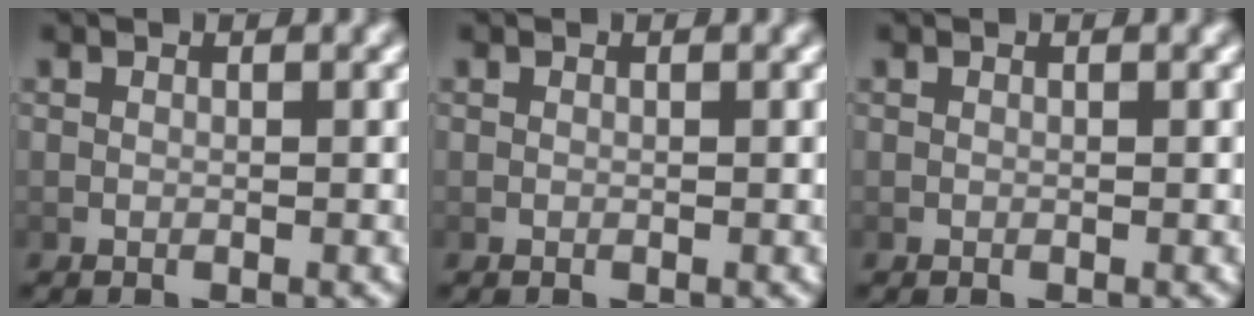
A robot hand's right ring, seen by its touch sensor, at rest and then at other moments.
{"total": 0.0}
{"total": 0.0}